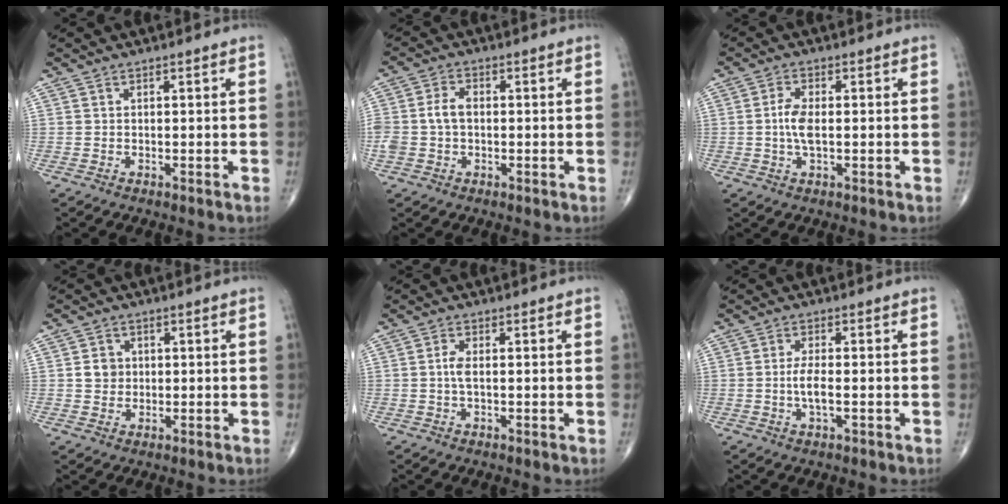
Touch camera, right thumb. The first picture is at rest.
{"total": 5.5, "force": [-0.3, 3.8, 4.0], "torque": [-0.093, 0.020, -0.008]}
{"total": 4.2, "force": [-0.2, 1.7, 3.8], "torque": [-0.083, 0.001, -0.007]}
{"total": 3.3, "force": [0.4, 2.9, 1.3], "torque": [-0.005, 0.002, 0.006]}
{"total": 2.1, "force": [-0.1, 0.7, 1.9], "torque": [-0.045, -0.002, -0.005]}
{"total": 3.5, "force": [-0.7, 1.0, 3.3], "torque": [-0.070, -0.001, -0.014]}